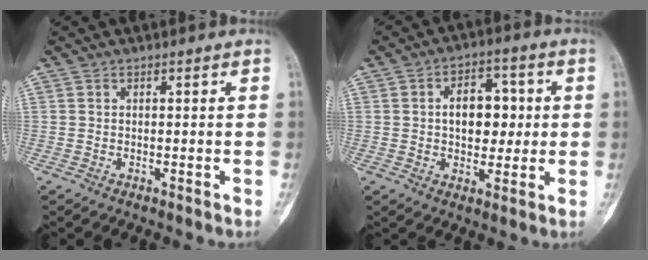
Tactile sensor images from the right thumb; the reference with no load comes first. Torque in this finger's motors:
{"motor_torque": [1.35, 1.23, 0.37, -0.27, 0.22]}